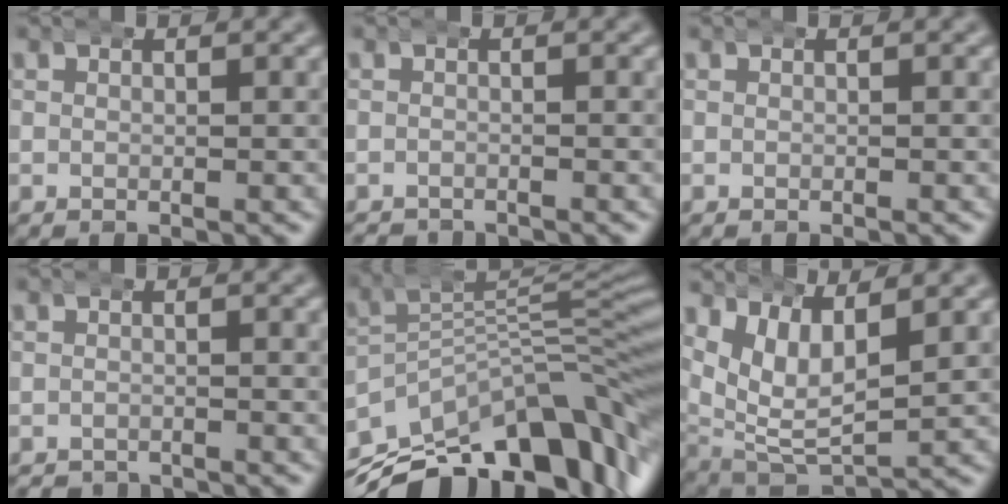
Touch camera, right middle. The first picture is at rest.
{"total": 2.2, "force": [-2.2, 0.2, -0.2], "torque": [0.002, -0.013, -0.033]}
{"total": 0.0}
{"total": 2.8, "force": [-2.8, 0.4, -0.2], "torque": [0.004, -0.014, -0.041]}
{"total": 15.2, "force": [-8.0, 7.9, 10.3], "torque": [-0.138, -0.031, -0.113]}
{"total": 8.8, "force": [2.7, 6.3, 5.6], "torque": [-0.133, -0.020, 0.048]}